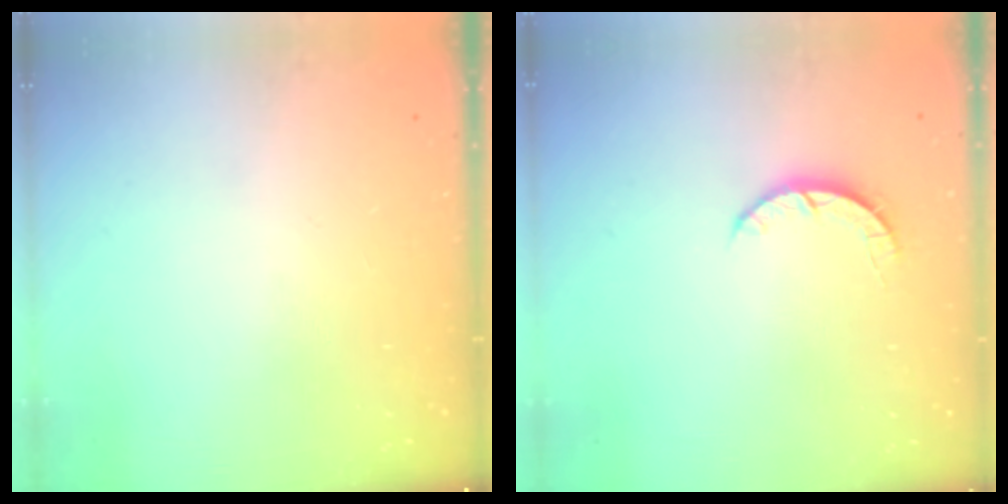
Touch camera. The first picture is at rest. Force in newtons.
{"total": 2.5, "press": 2.4, "slide": 0.4}